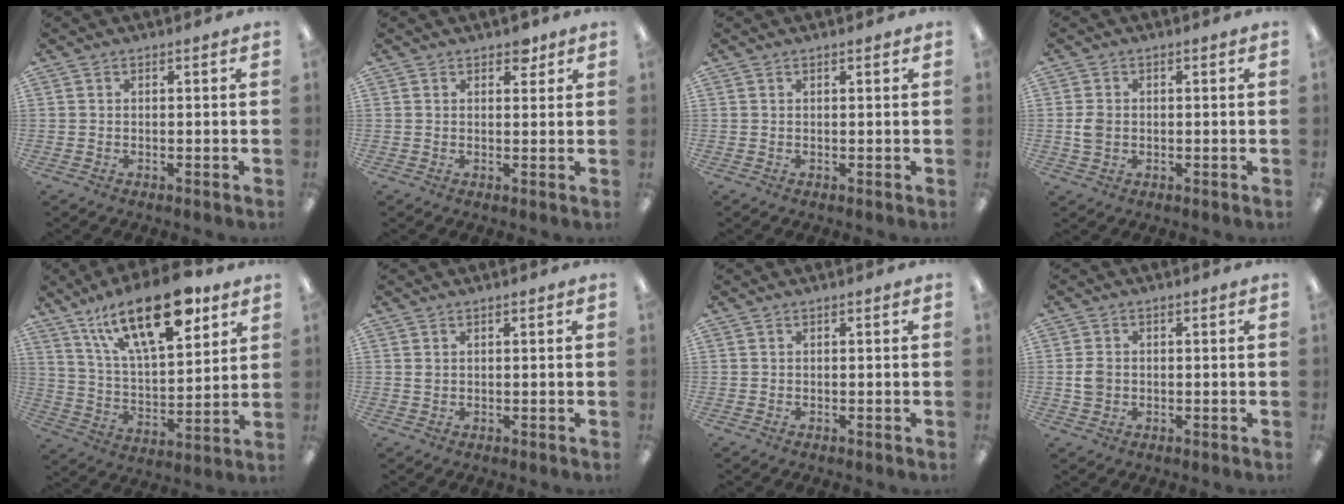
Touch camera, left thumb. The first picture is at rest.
{"total": 3.2, "force": [2.3, 1.7, 1.4], "torque": [0.001, -0.009, 0.034]}
{"total": 0.6, "force": [0.4, 0.1, 0.4], "torque": [-0.009, 0.000, 0.008]}
{"total": 3.4, "force": [-0.2, 2.7, 2.1], "torque": [-0.030, 0.002, -0.004]}
{"total": 22.9, "force": [14.0, 9.2, 15.6], "torque": [-0.250, -0.066, 0.235]}
{"total": 0.9, "force": [0.4, 0.6, 0.6], "torque": [-0.013, 0.003, 0.007]}
{"total": 0.0}
{"total": 3.2, "force": [-0.1, 2.6, 1.8], "torque": [-0.034, 0.006, -0.002]}